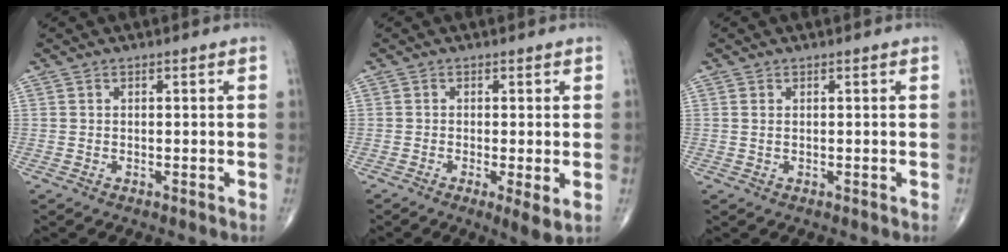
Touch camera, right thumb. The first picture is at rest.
{"total": 4.1, "force": [-0.9, 0.8, 3.9], "torque": [-0.073, -0.015, -0.020]}
{"total": 0.5, "force": [0.2, 0.3, 0.4], "torque": [-0.008, 0.004, 0.004]}